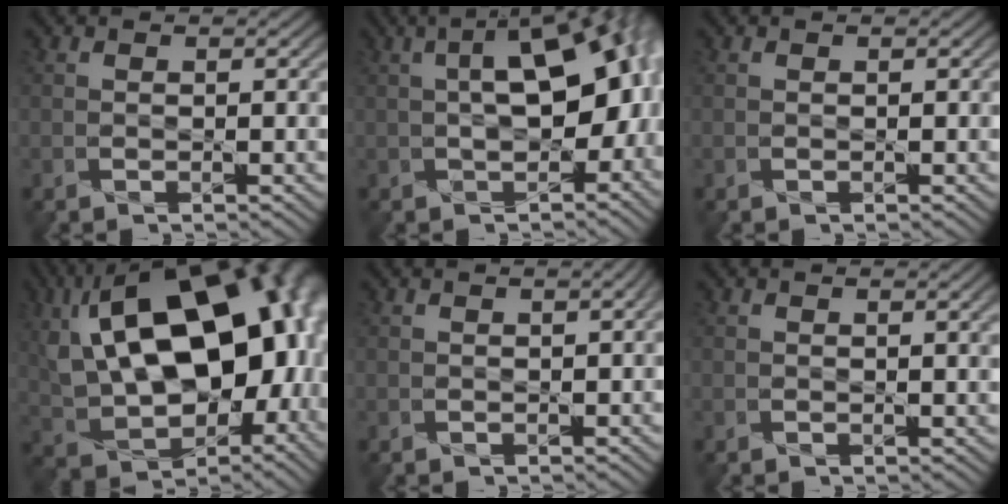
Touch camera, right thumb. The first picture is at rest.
{"total": 12.7, "force": [0.1, 6.1, 11.1], "torque": [-0.144, -0.009, 0.005]}
{"total": 0.0}
{"total": 21.1, "force": [4.9, 11.7, 16.8], "torque": [-0.291, 0.033, 0.075]}
{"total": 2.0, "force": [-0.4, 1.0, 1.7], "torque": [-0.019, -0.009, 0.001]}
{"total": 1.7, "force": [0.6, 0.6, 1.5], "torque": [-0.026, -0.010, 0.012]}